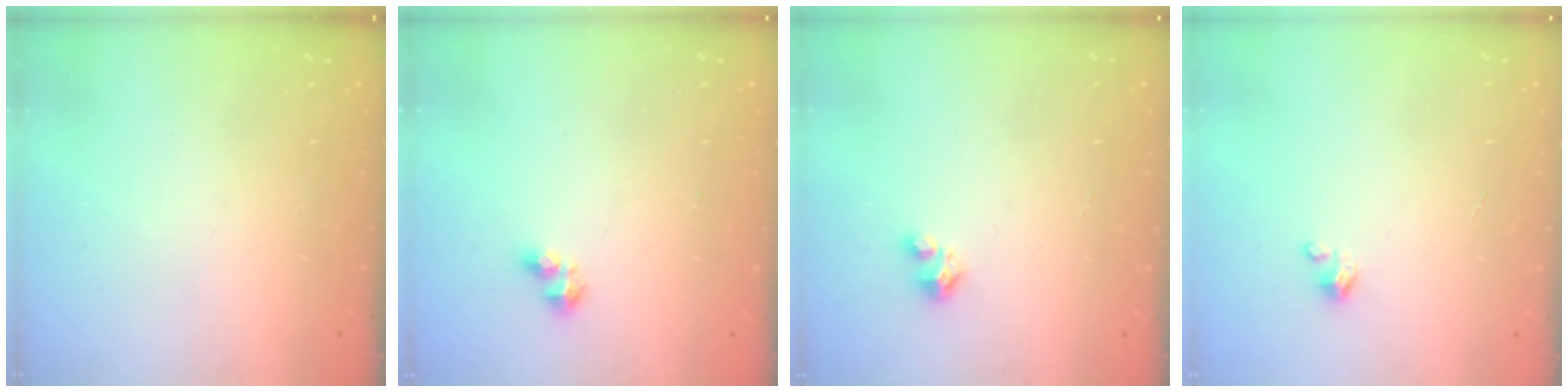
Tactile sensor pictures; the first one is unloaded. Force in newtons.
{"total": 2.9, "press": 2.9, "slide": 0.3}
{"total": 1.6, "press": 1.6, "slide": 0.1}
{"total": 2.0, "press": 1.9, "slide": 0.3}